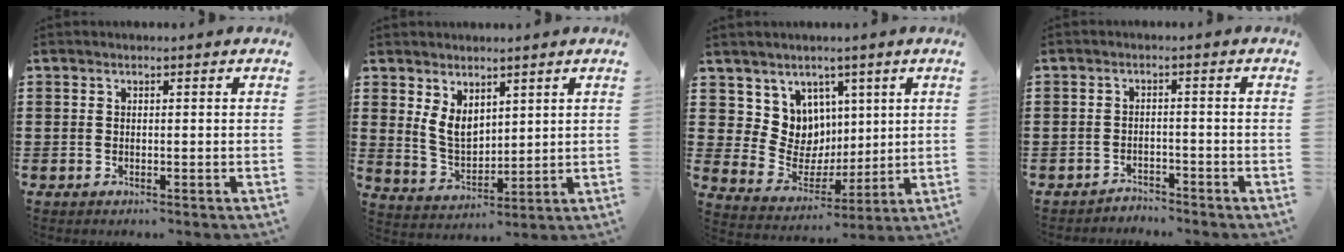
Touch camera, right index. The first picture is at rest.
{"total": 5.6, "force": [2.9, 3.5, 3.3], "torque": [-0.083, -0.001, 0.054]}
{"total": 8.3, "force": [3.1, 7.6, 0.9], "torque": [-0.051, -0.035, 0.066]}
{"total": 2.2, "force": [-2.2, 0.3, -0.2], "torque": [-0.005, 0.003, -0.050]}